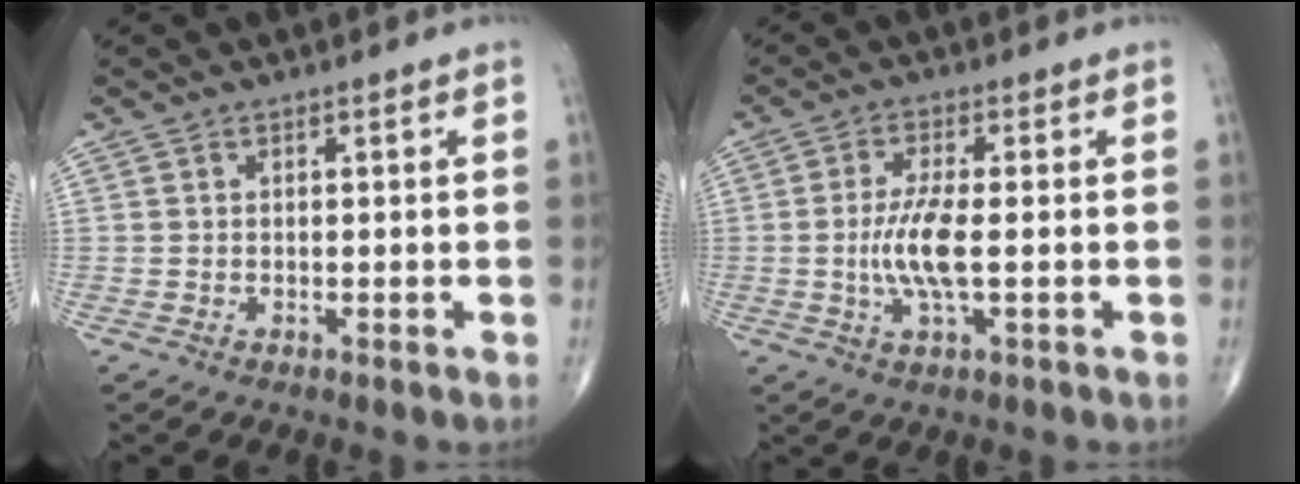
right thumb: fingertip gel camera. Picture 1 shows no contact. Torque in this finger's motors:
{"motor_torque": [1.19, 1.14, 1.04, 0.06, 0.08]}